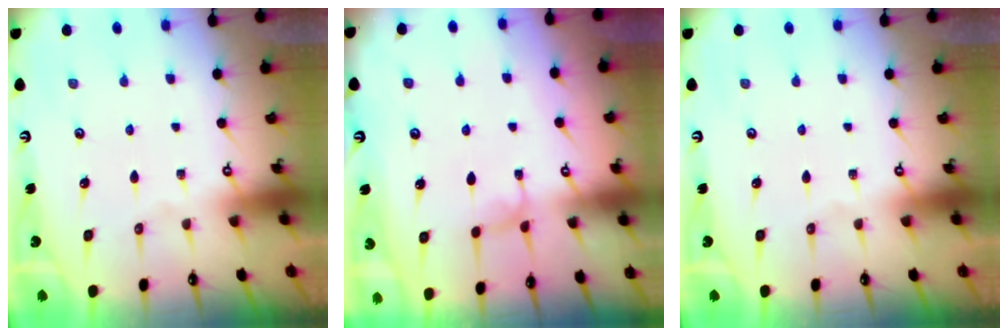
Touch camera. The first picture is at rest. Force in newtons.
{"total": 2.3, "press": 2.2, "slide": 0.3}
{"total": 0.0}